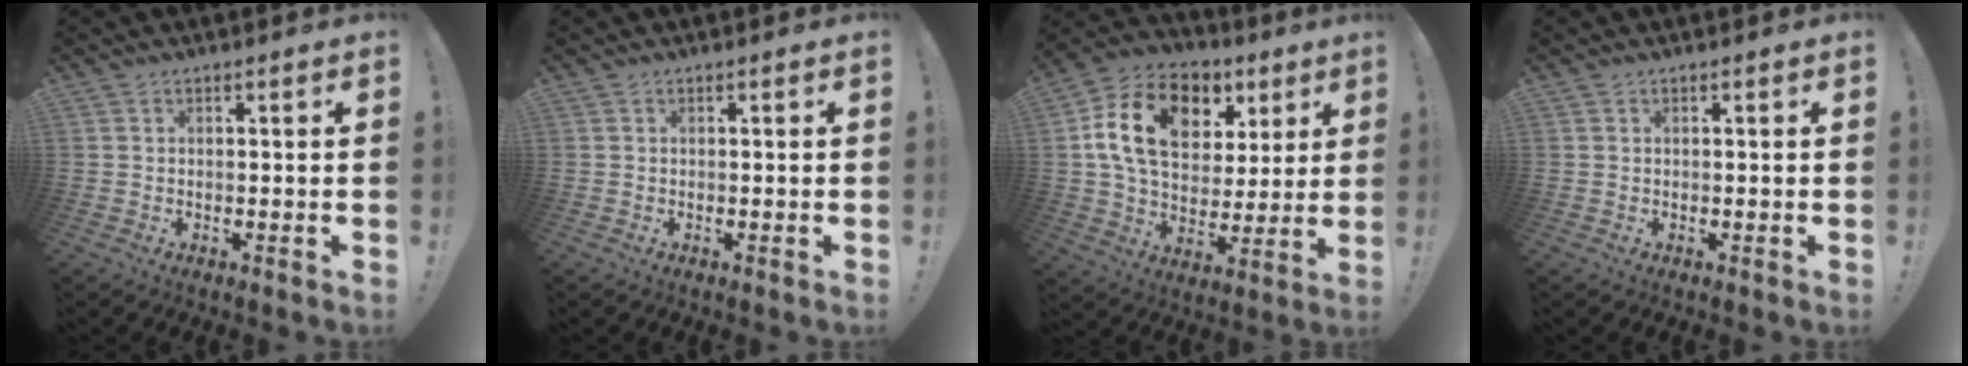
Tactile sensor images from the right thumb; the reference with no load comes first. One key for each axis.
{"total": 0.0}
{"total": 18.9, "fx": 7.0, "fy": 13.1, "fz": 11.6, "tx": -0.198, "ty": -0.013, "tz": 0.129}
{"total": 0.0}